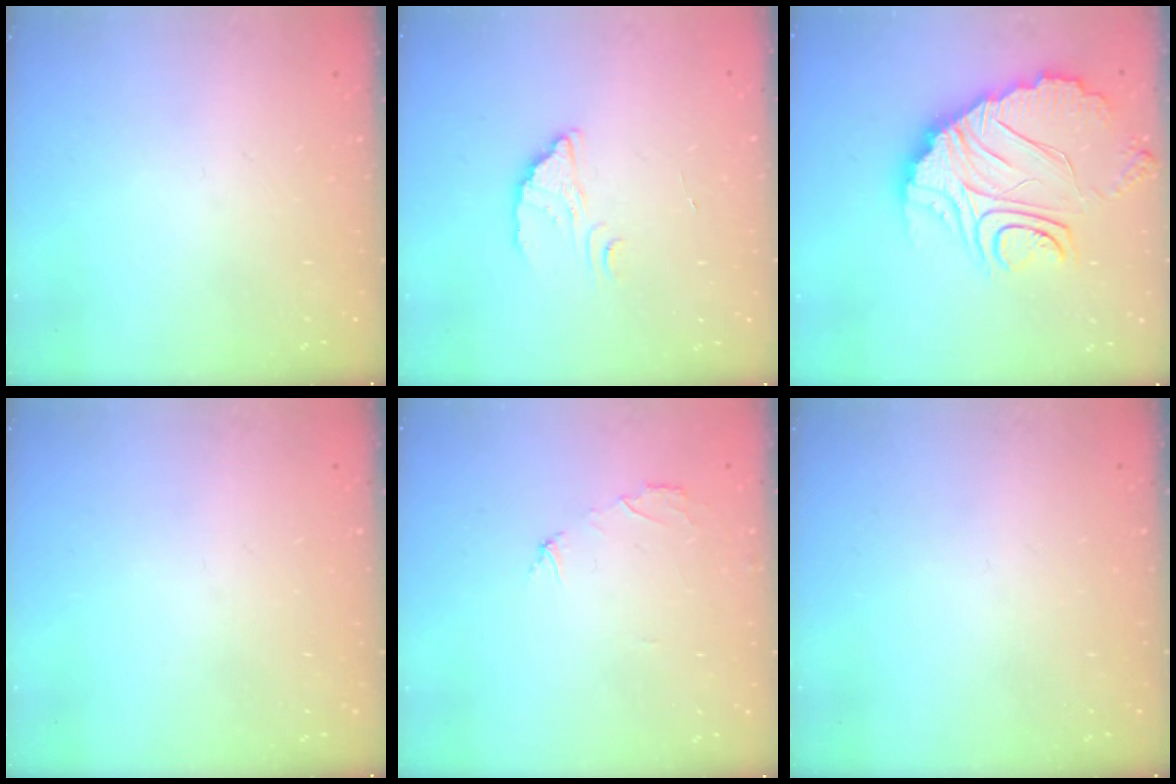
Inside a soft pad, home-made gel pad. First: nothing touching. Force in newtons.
{"total": 2.7, "press": 2.7, "slide": 0.2}
{"total": 16.3, "press": 16.2, "slide": 1.5}
{"total": 0.0}
{"total": 2.1, "press": 2.1, "slide": 0.1}
{"total": 0.0}